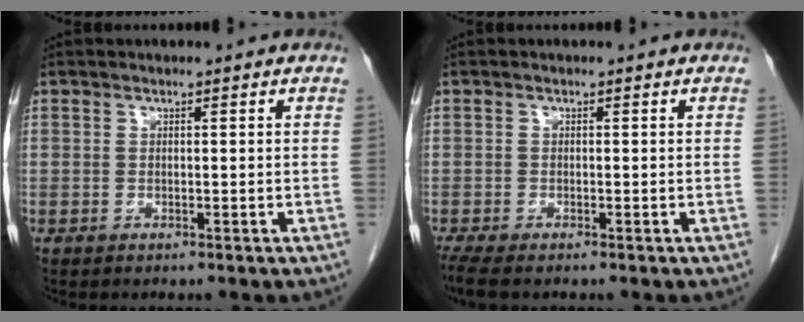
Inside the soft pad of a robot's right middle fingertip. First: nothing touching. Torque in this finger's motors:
{"motor_torque": [0.22, -0.42, 0.02, 0.04]}